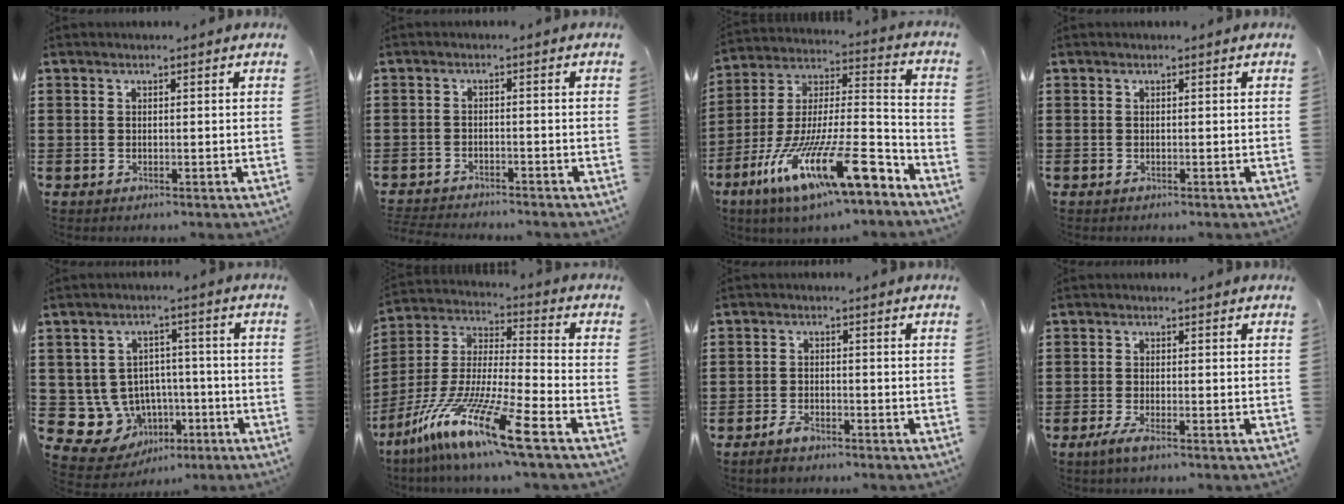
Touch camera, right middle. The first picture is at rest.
{"total": 2.5, "force": [-2.5, 0.1, 0.0], "torque": [-0.005, -0.002, -0.054]}
{"total": 18.4, "force": [-11.6, 3.7, 13.7], "torque": [-0.264, 0.015, -0.200]}
{"total": 0.0}
{"total": 7.0, "force": [-2.2, 6.5, 1.3], "torque": [-0.063, 0.000, -0.035]}
{"total": 14.4, "force": [-10.4, 0.2, 10.1], "torque": [-0.216, -0.008, -0.202]}
{"total": 2.6, "force": [-2.2, 1.0, 0.9], "torque": [-0.026, 0.002, -0.047]}
{"total": 2.1, "force": [-1.3, 0.2, 1.7], "torque": [-0.035, -0.004, -0.025]}